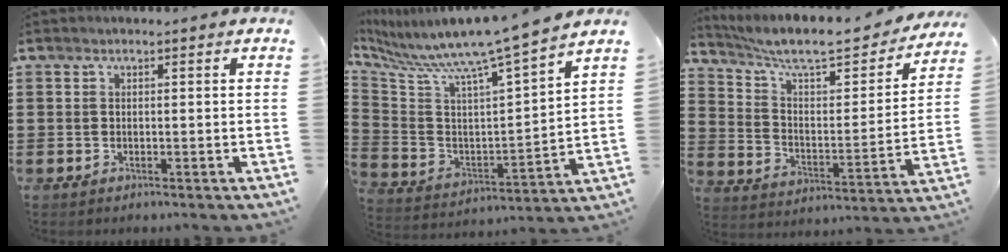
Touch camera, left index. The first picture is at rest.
{"total": 8.2, "force": [7.4, -1.4, 3.4], "torque": [-0.100, -0.077, 0.109]}
{"total": 8.6, "force": [7.3, 1.3, 4.4], "torque": [-0.108, -0.051, 0.121]}